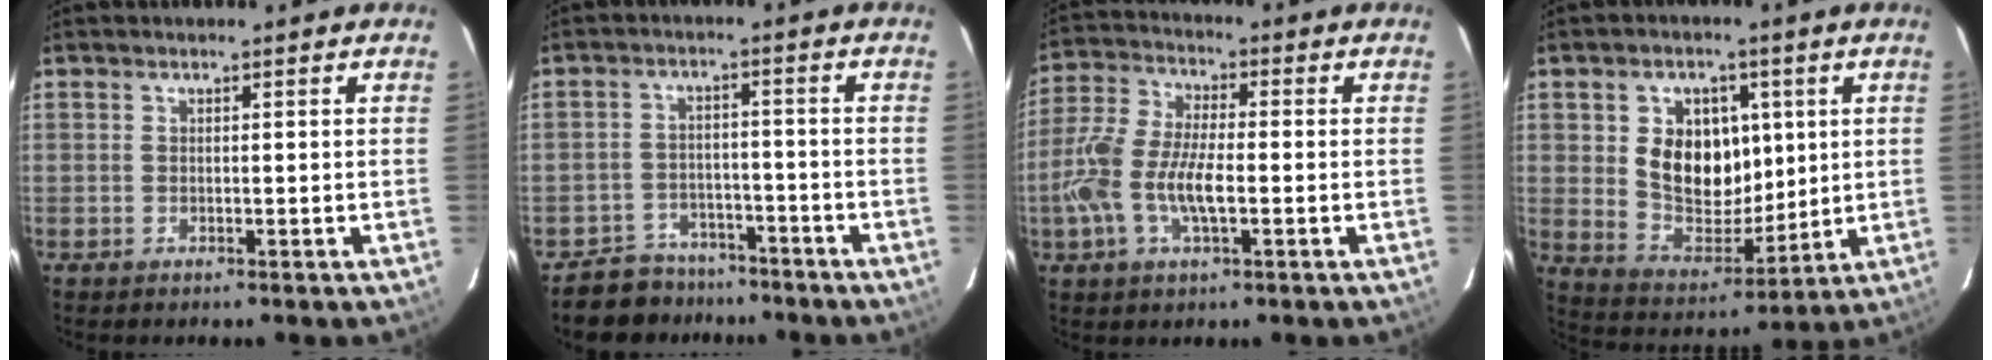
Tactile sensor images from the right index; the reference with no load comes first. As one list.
[{"total": 7.9, "force": [-6.5, 4.5, 0.6], "torque": [-0.028, 0.021, -0.095]}, {"total": 11.6, "force": [-2.8, 4.5, 10.3], "torque": [-0.226, 0.003, -0.057]}, {"total": 13.0, "force": [2.7, 9.7, 8.2], "torque": [-0.158, 0.006, 0.067]}]